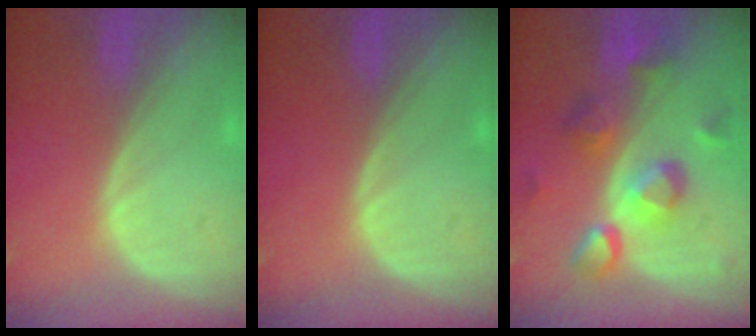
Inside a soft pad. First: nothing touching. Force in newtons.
{"total": 0.0}
{"total": 9.2, "press": 8.3, "slide": 4.0}